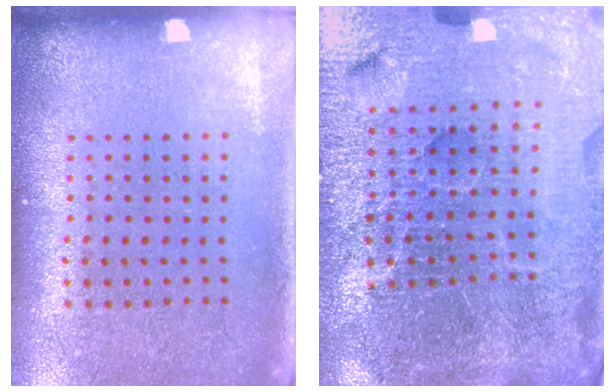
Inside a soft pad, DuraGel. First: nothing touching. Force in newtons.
{"total": 6.4, "press": 5.7, "slide": 2.9}